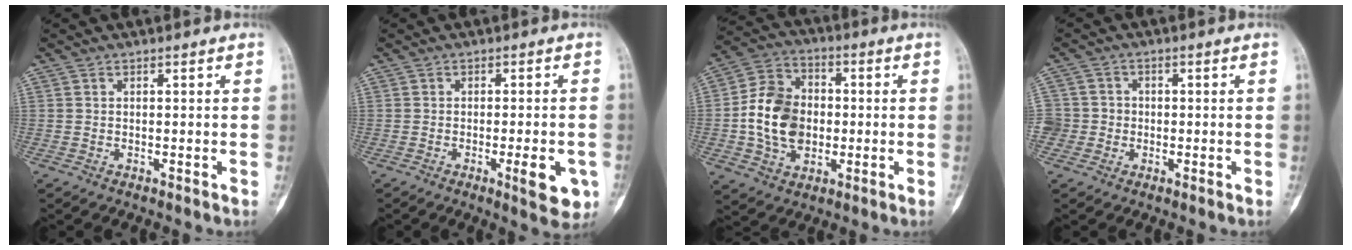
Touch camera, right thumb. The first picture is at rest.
{"total": 7.1, "force": [-2.4, 2.0, 6.3], "torque": [-0.073, -0.002, -0.027]}
{"total": 13.6, "force": [-1.1, 10.4, 8.7], "torque": [-0.137, 0.021, -0.022]}
{"total": 4.7, "force": [-1.0, 4.6, 0.3], "torque": [0.018, 0.014, -0.023]}